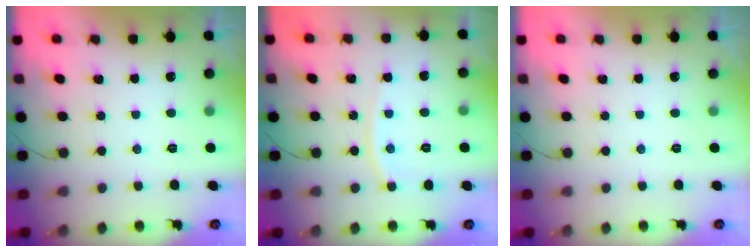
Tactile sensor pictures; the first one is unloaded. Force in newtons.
{"total": 6.1, "press": 6.0, "slide": 0.8}
{"total": 0.0}